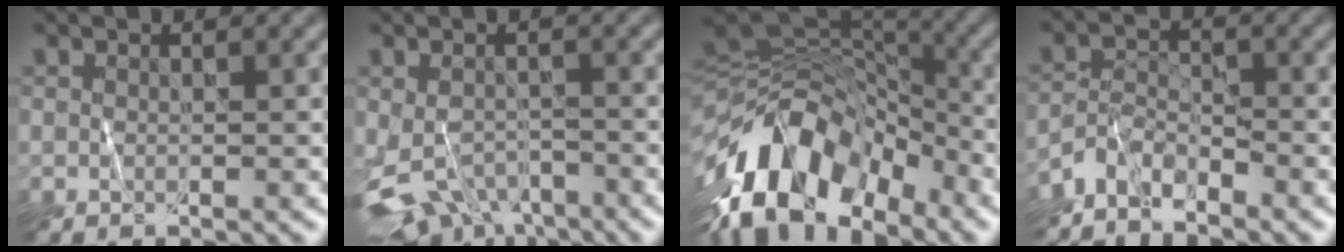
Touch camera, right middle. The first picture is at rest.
{"total": 5.6, "force": [-3.2, 3.3, 3.3], "torque": [-0.062, -0.023, -0.054]}
{"total": 13.4, "force": [-6.8, 7.7, 8.7], "torque": [-0.166, 0.023, -0.136]}
{"total": 3.1, "force": [-2.8, 0.9, 0.8], "torque": [-0.016, 0.003, -0.068]}